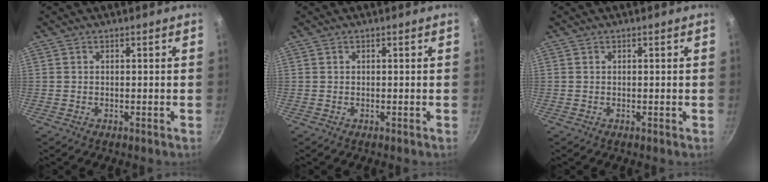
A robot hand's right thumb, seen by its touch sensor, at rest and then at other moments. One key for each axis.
{"total": 0.0}
{"total": 0.0}